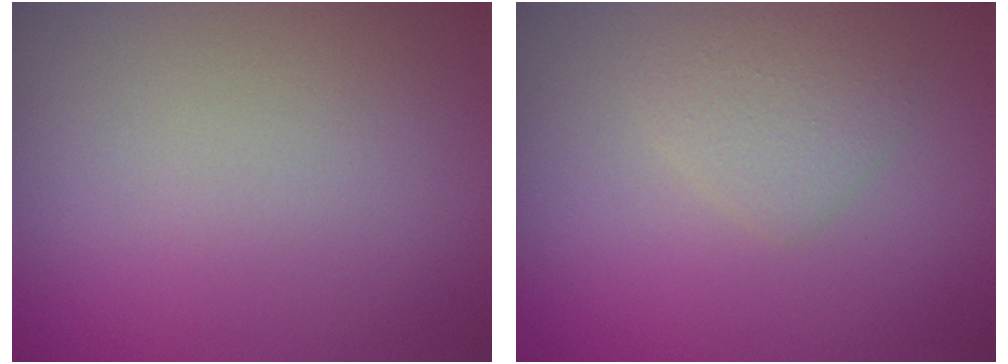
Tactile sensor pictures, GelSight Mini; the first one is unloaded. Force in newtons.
{"total": 1.8, "press": 1.8, "slide": 0.1}